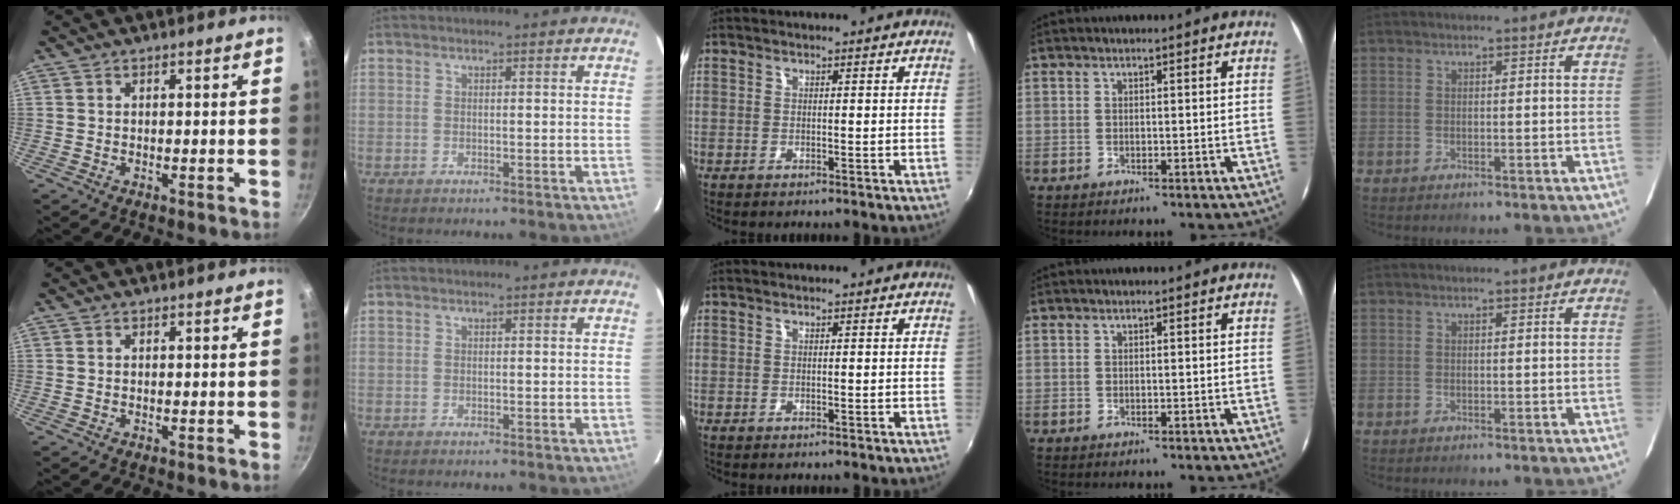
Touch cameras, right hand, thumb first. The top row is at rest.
{}